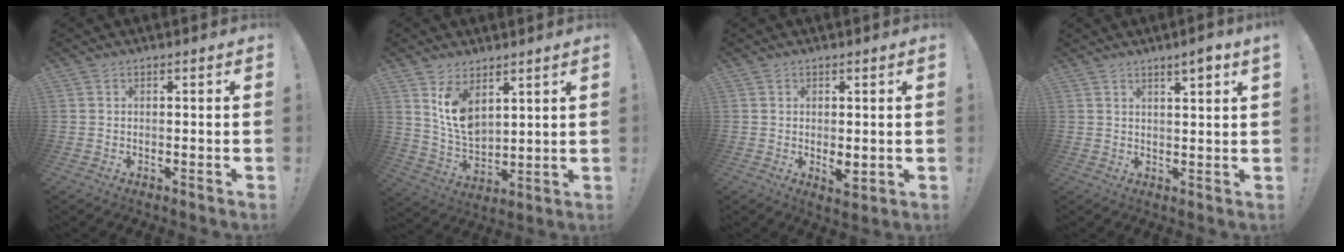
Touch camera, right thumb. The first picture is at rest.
{"total": 10.4, "force": [5.9, 6.2, 5.9], "torque": [-0.103, -0.039, 0.115]}
{"total": 3.4, "force": [0.0, 1.6, 3.0], "torque": [-0.039, 0.000, 0.002]}
{"total": 4.0, "force": [2.8, 0.0, 2.9], "torque": [-0.037, -0.020, 0.041]}